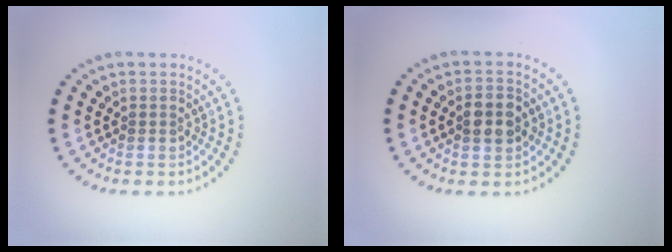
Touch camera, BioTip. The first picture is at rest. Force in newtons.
{"total": 3.3, "press": 3.3, "slide": 0.1}